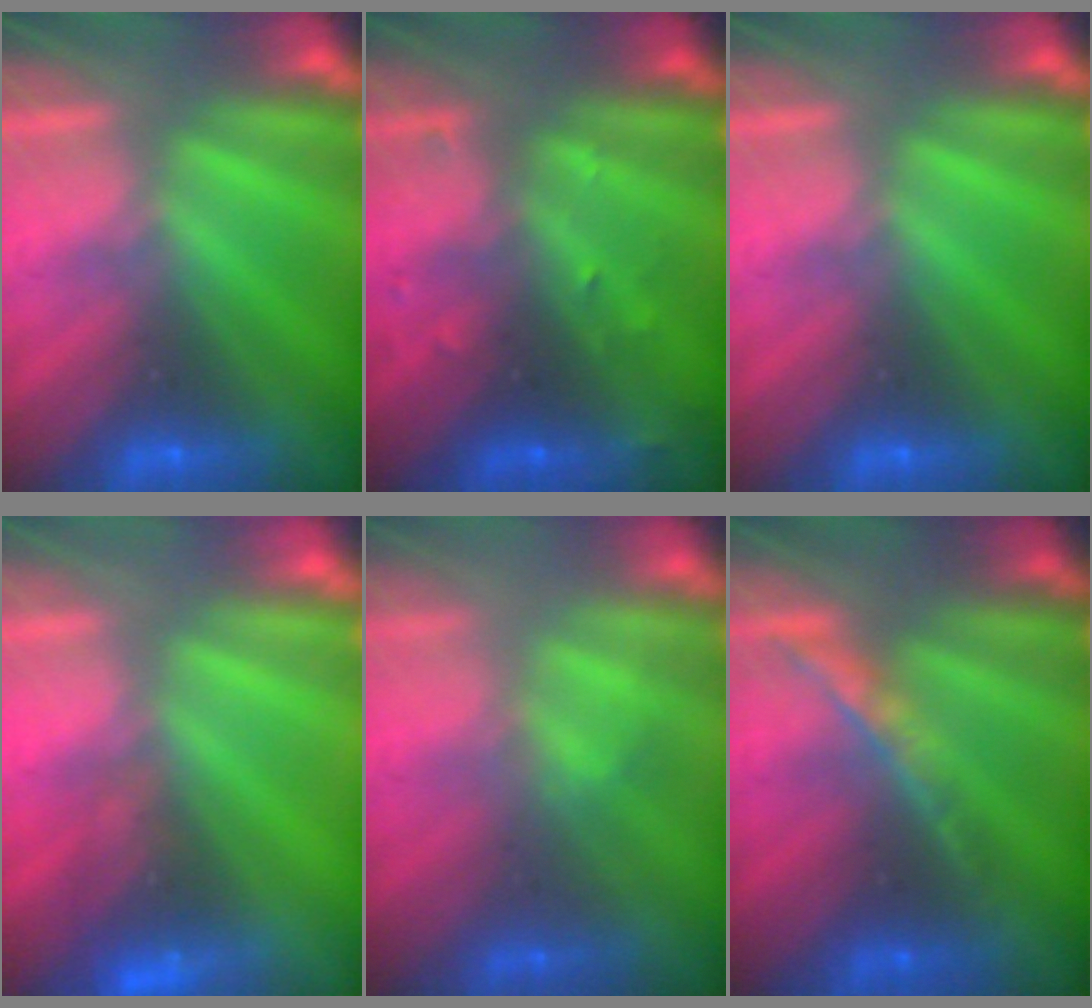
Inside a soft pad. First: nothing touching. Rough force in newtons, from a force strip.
{"total": 2.9}
{"total": 0.0}
{"total": 2.6}
{"total": 2.3}
{"total": 1.4}